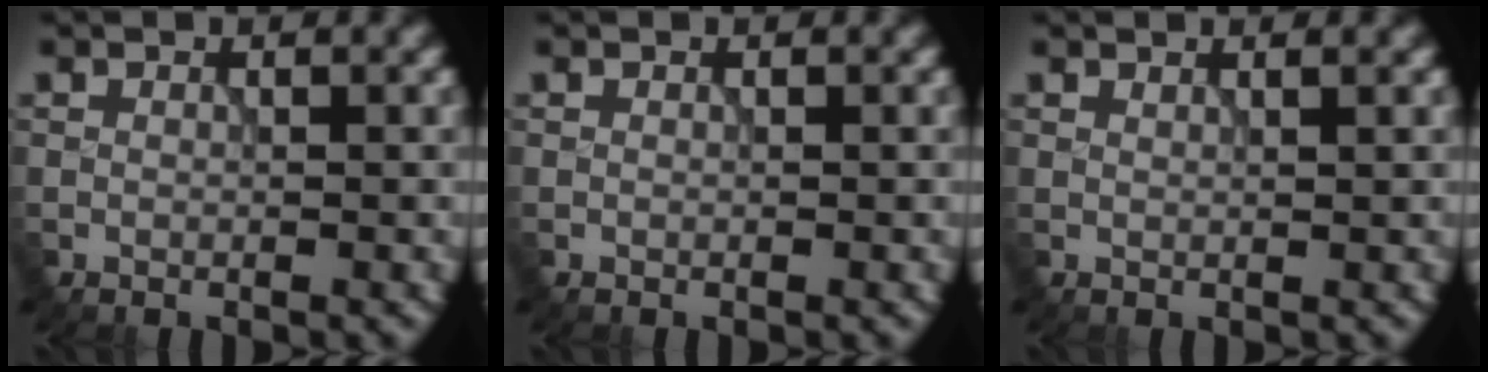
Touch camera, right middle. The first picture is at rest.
{"total": 0.0}
{"total": 0.7, "force": [0.7, 0.0, 0.2], "torque": [-0.002, 0.002, 0.006]}